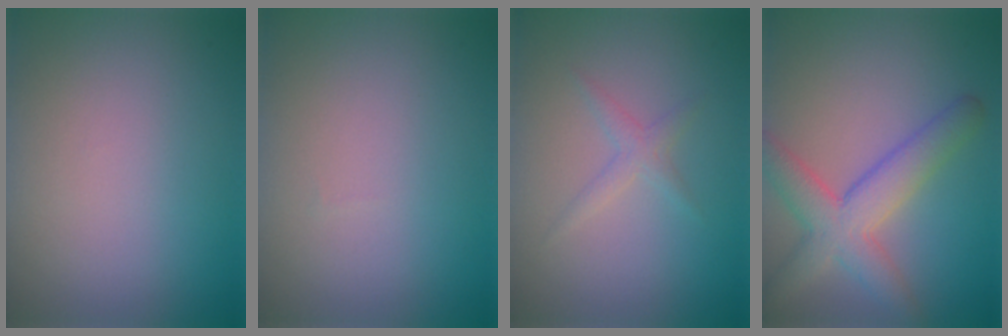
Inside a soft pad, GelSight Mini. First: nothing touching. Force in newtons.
{"total": 0.0}
{"total": 1.3, "press": 1.3, "slide": 0.1}
{"total": 5.6, "press": 5.6, "slide": 0.3}